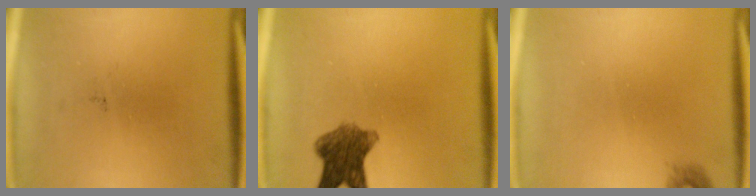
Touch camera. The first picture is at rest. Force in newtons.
{"total": 7.2}
{"total": 0.9}